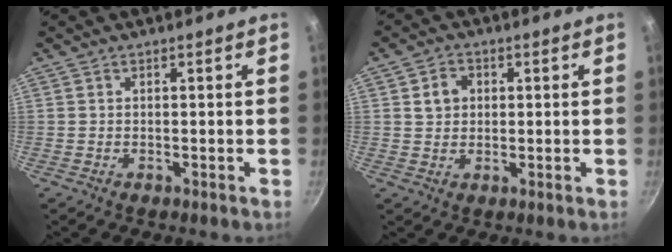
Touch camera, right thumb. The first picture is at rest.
{"total": 4.3, "force": [1.0, 3.6, 2.1], "torque": [-0.021, 0.002, 0.016]}